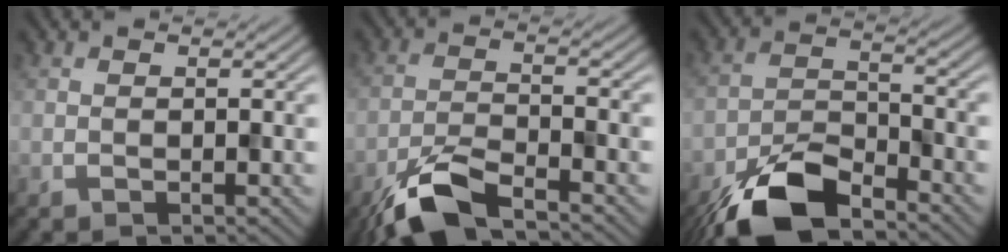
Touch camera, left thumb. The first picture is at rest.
{"total": 7.1, "force": [-5.1, 1.7, 4.6], "torque": [-0.095, -0.007, -0.110]}
{"total": 10.0, "force": [-7.3, 3.6, 5.8], "torque": [-0.102, -0.007, -0.153]}